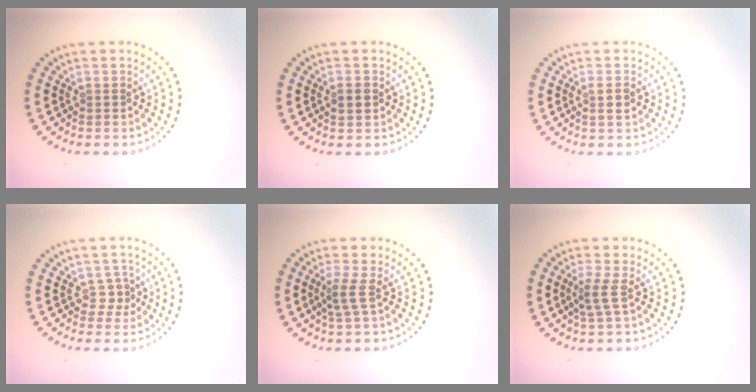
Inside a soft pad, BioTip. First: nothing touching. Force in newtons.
{"total": 1.3, "press": 1.3, "slide": 0.1}
{"total": 1.3, "press": 1.2, "slide": 0.5}
{"total": 1.3, "press": 1.0, "slide": 0.9}
{"total": 1.8, "press": 1.1, "slide": 1.4}
{"total": 1.8, "press": 1.1, "slide": 1.4}